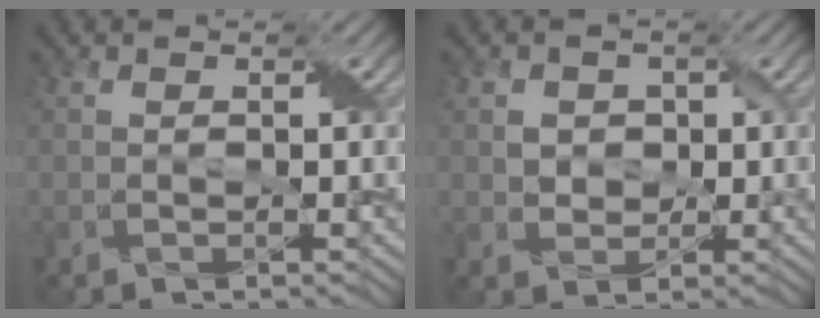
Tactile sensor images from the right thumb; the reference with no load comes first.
{"total": 2.2, "force": [0.4, 2.1, 0.4], "torque": [-0.013, -0.002, 0.004]}